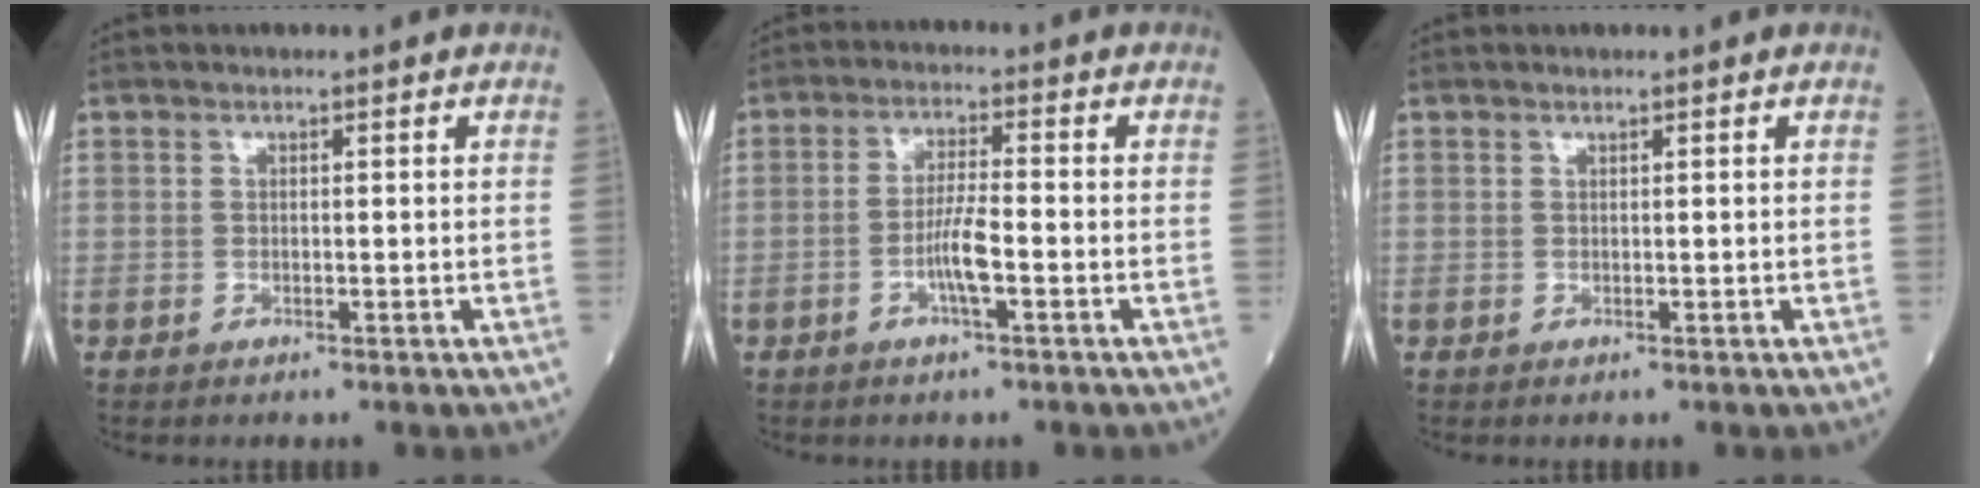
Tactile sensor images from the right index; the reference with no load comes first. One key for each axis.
{"total": 4.8, "fx": -1.8, "fy": 0.2, "fz": 4.4, "tx": -0.088, "ty": 0.001, "tz": -0.036}
{"total": 0.0}